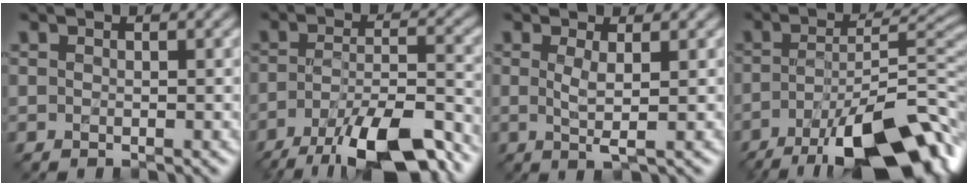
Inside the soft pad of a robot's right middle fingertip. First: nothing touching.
{"total": 12.2, "force": [-8.3, 3.5, 8.2], "torque": [-0.147, -0.003, -0.138]}
{"total": 2.2, "force": [0.2, 0.2, 2.2], "torque": [-0.044, -0.005, 0.003]}
{"total": 14.6, "force": [-8.1, 4.6, 11.2], "torque": [-0.183, -0.001, -0.134]}